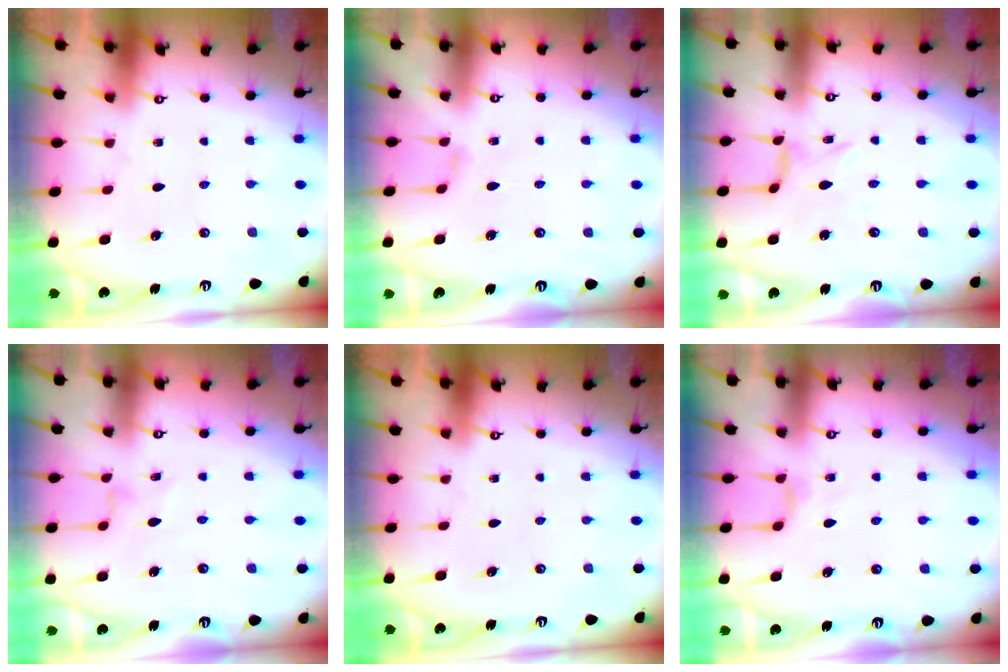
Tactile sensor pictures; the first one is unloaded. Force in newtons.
{"total": 1.5, "press": 1.5, "slide": 0.4}
{"total": 0.6, "press": 0.5, "slide": 0.3}
{"total": 2.5, "press": 2.4, "slide": 0.4}
{"total": 0.0}
{"total": 3.6, "press": 3.5, "slide": 0.7}